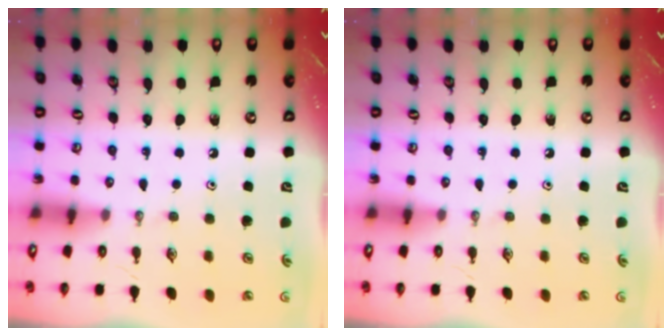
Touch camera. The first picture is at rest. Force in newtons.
{"total": 0.0}